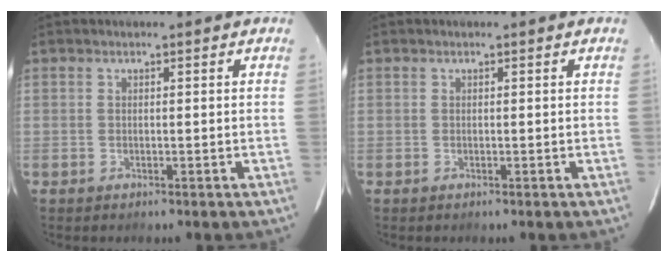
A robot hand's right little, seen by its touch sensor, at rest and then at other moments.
{"total": 0.0}